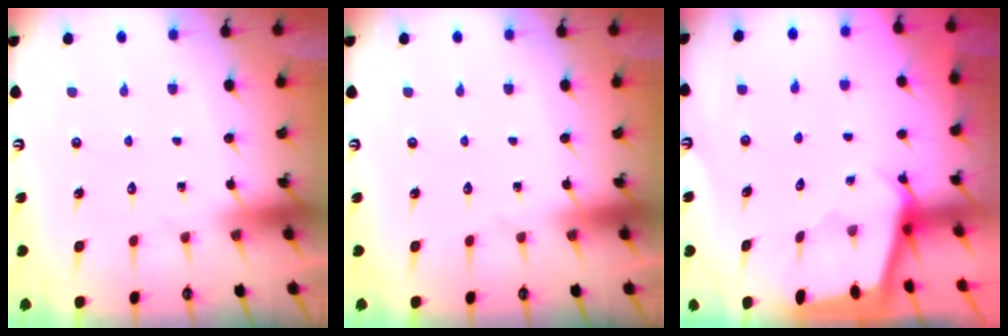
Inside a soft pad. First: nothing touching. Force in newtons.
{"total": 0.0}
{"total": 1.8, "press": 1.8, "slide": 0.3}